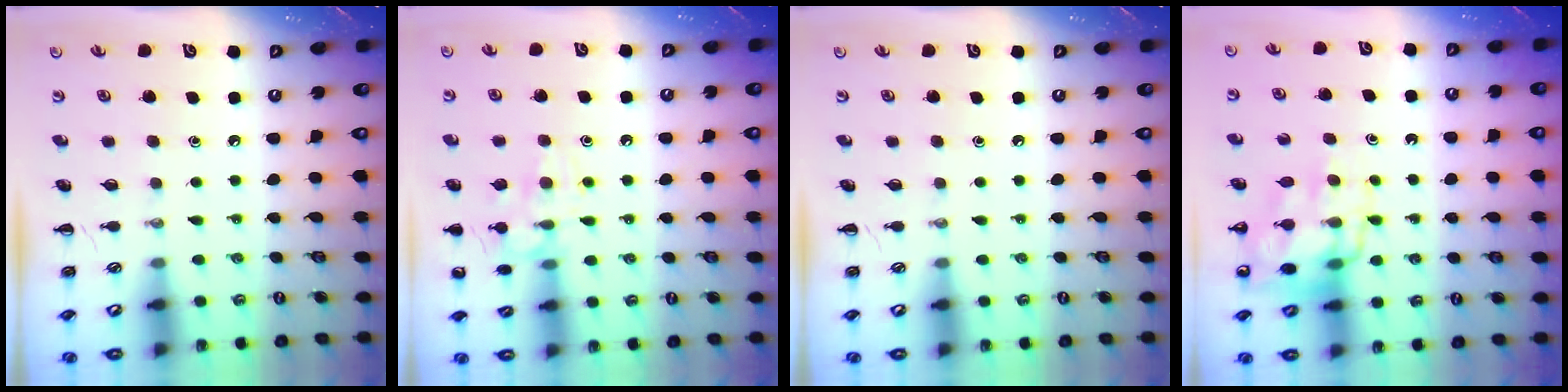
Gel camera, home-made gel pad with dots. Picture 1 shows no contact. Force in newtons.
{"total": 11.3, "press": 11.2, "slide": 0.8}
{"total": 0.0}
{"total": 12.3, "press": 11.9, "slide": 2.9}